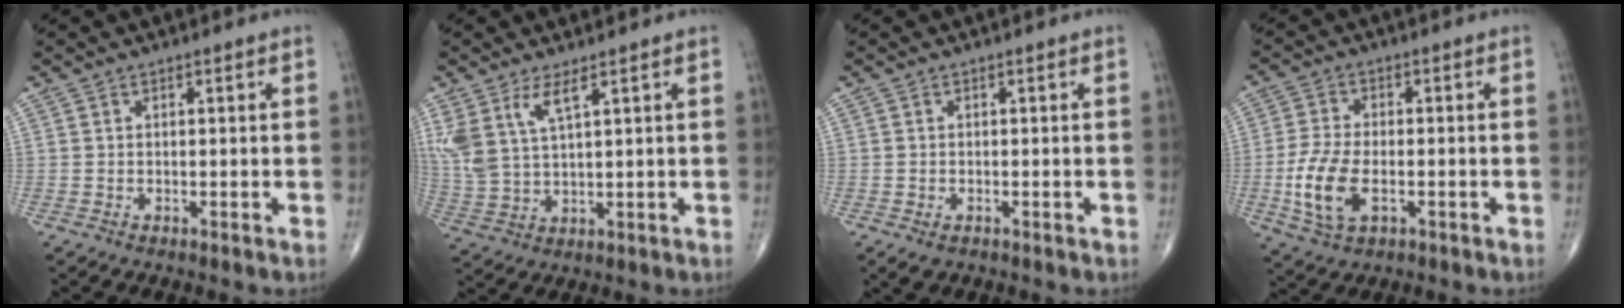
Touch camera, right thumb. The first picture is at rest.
{"total": 8.4, "force": [4.4, 3.1, 6.5], "torque": [-0.152, -0.017, 0.100]}
{"total": 2.0, "force": [-0.8, 1.3, 1.2], "torque": [-0.019, 0.001, -0.006]}
{"total": 9.7, "force": [-2.4, 5.2, 7.8], "torque": [-0.167, 0.001, -0.044]}